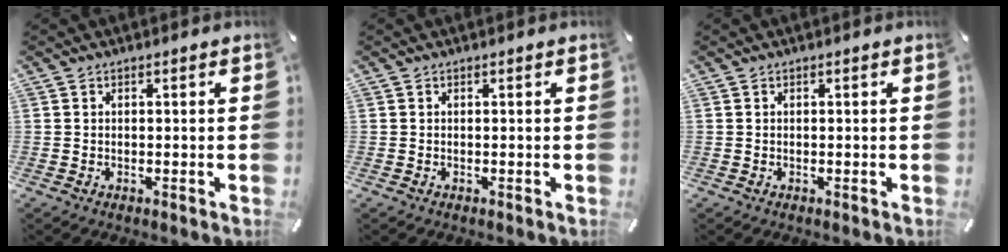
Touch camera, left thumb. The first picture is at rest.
{"total": 0.0}
{"total": 0.0}